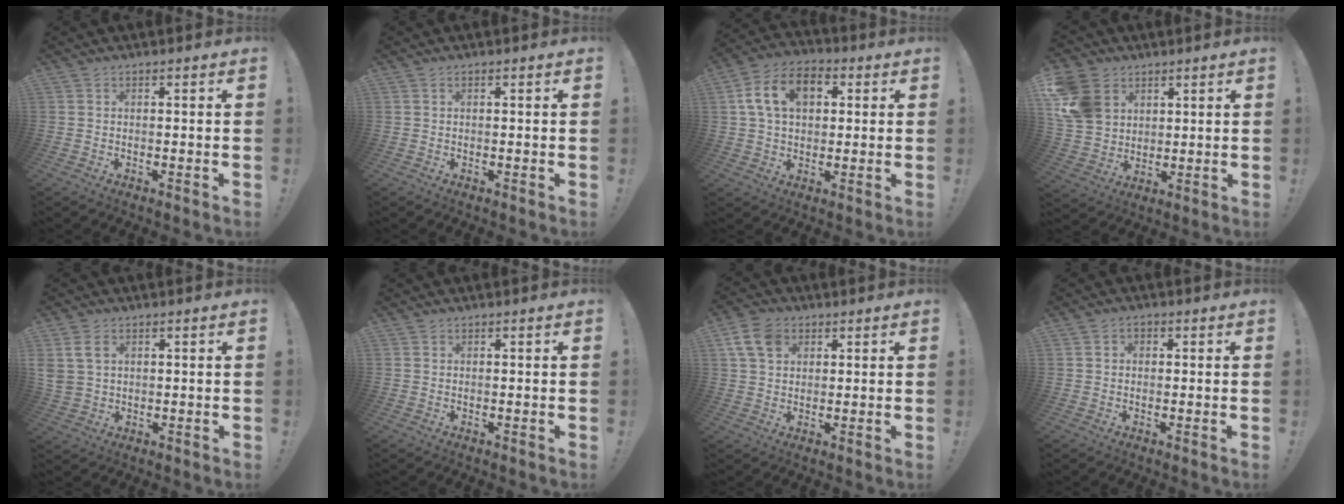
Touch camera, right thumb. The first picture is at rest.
{"total": 0.0}
{"total": 12.9, "force": [3.9, 8.7, 8.7], "torque": [-0.148, 0.006, 0.072]}
{"total": 13.3, "force": [5.3, 10.7, 5.9], "torque": [-0.112, -0.022, 0.108]}
{"total": 6.2, "force": [2.4, 4.4, 3.6], "torque": [-0.070, -0.004, 0.046]}
{"total": 0.0}
{"total": 8.8, "force": [3.8, 6.2, 4.9], "torque": [-0.087, -0.006, 0.075]}
{"total": 1.6, "force": [-0.1, 1.4, 0.8], "torque": [-0.007, 0.002, -0.005]}